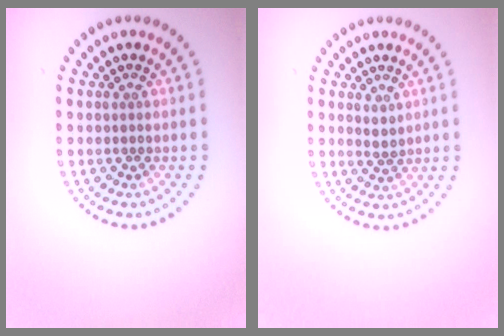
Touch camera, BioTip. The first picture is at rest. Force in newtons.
{"total": 1.1, "press": 1.0, "slide": 0.6}